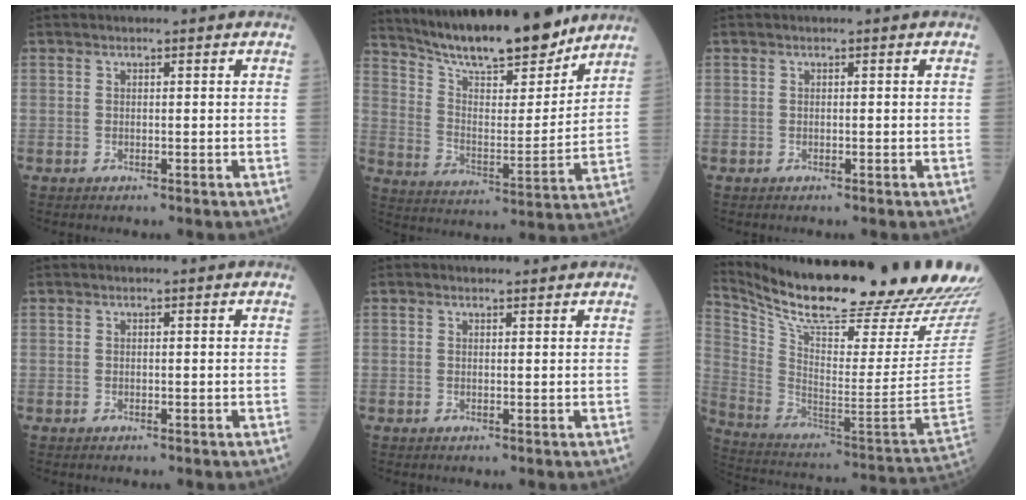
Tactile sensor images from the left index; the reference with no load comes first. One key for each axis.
{"total": 18.3, "fx": 16.2, "fy": 2.9, "fz": 8.0, "tx": -0.137, "ty": -0.016, "tz": 0.258}
{"total": 0.0}
{"total": 0.0}
{"total": 0.8, "fx": 0.7, "fy": 0.3, "fz": 0.1, "tx": -0.009, "ty": -0.001, "tz": 0.008}
{"total": 32.1, "fx": 27.1, "fy": 1.5, "fz": 17.3, "tx": -0.299, "ty": -0.102, "tz": 0.393}